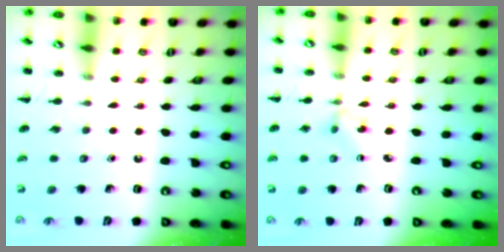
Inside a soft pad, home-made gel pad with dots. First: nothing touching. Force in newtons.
{"total": 1.5, "press": 1.3, "slide": 0.7}